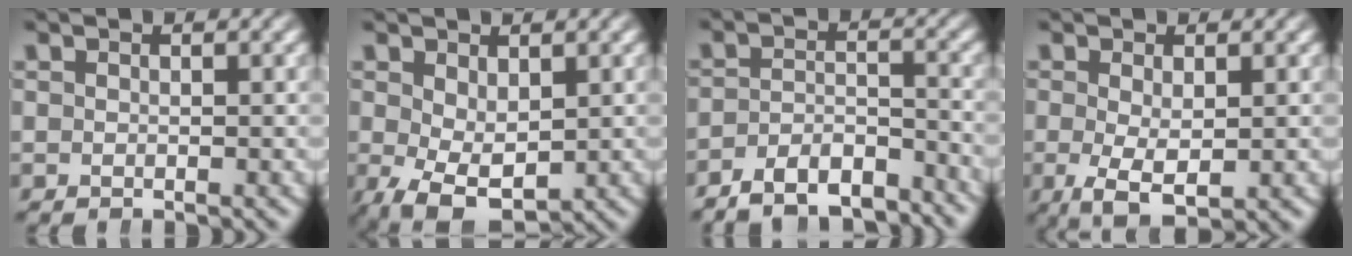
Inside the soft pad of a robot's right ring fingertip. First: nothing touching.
{"total": 6.1, "force": [-3.1, 3.5, 3.9], "torque": [-0.081, -0.052, -0.025]}
{"total": 6.8, "force": [-6.0, 2.5, 1.9], "torque": [-0.031, -0.022, -0.099]}
{"total": 5.8, "force": [-2.7, 2.9, 4.2], "torque": [-0.093, -0.053, -0.016]}